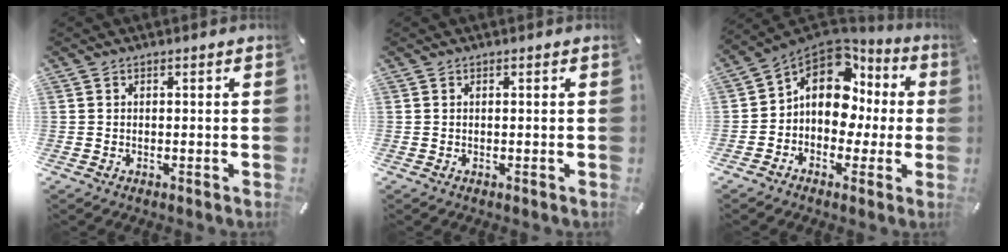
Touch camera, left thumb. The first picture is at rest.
{"total": 0.0}
{"total": 12.5, "force": [2.7, 9.7, 7.5], "torque": [-0.139, -0.022, 0.049]}